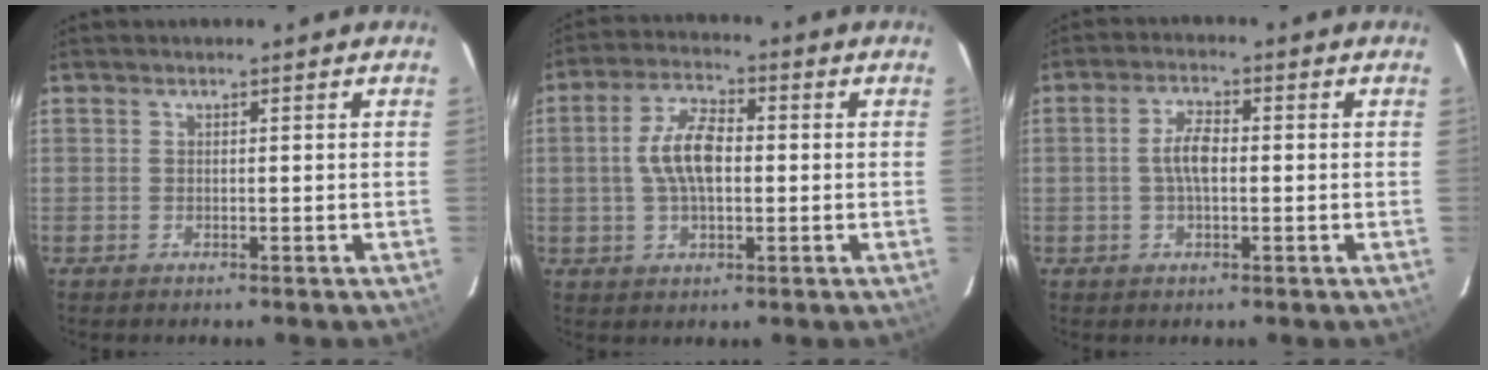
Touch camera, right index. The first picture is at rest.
{"total": 8.7, "force": [0.1, 4.2, 7.6], "torque": [-0.149, 0.015, 0.003]}
{"total": 4.7, "force": [-0.2, 1.9, 4.2], "torque": [-0.085, 0.008, -0.003]}